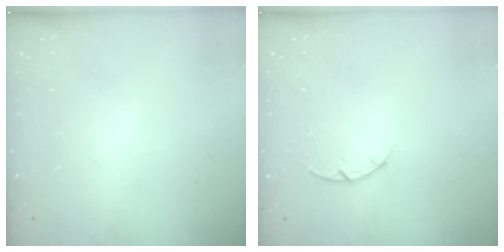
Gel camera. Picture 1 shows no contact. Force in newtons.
{"total": 2.9, "press": 2.9, "slide": 0.5}